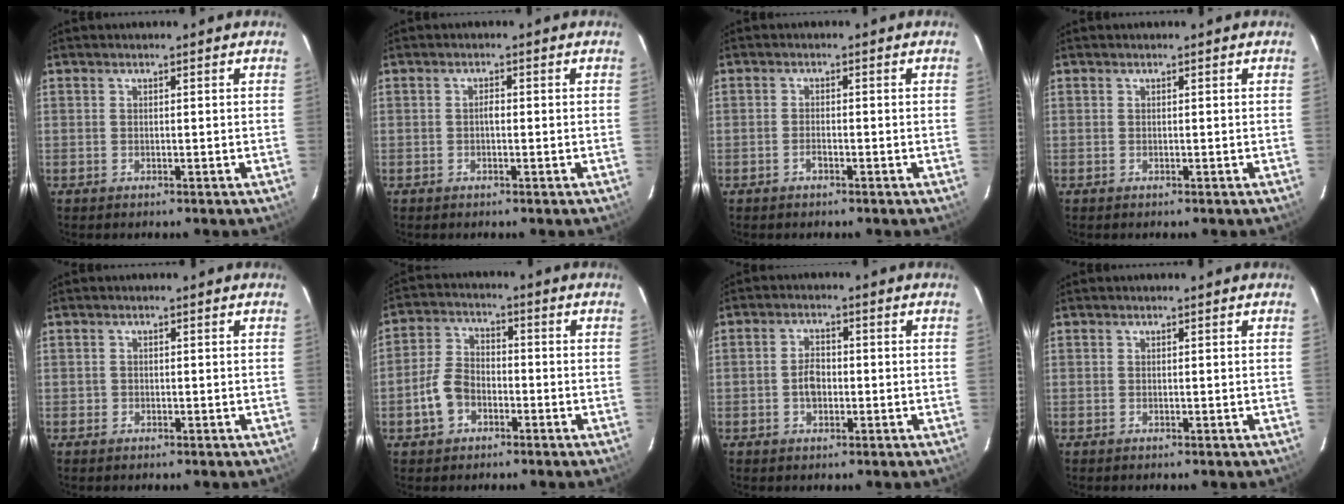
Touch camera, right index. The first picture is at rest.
{"total": 1.0, "force": [-0.3, 0.6, 0.8], "torque": [-0.014, 0.006, -0.005]}
{"total": 1.3, "force": [-0.9, 0.5, 0.8], "torque": [-0.021, 0.002, -0.017]}
{"total": 0.0}
{"total": 0.9, "force": [-0.5, 0.8, 0.1], "torque": [0.000, 0.001, -0.007]}
{"total": 6.7, "force": [-3.1, 4.8, 3.6], "torque": [-0.079, 0.020, -0.058]}
{"total": 3.7, "force": [-0.7, 2.5, 2.7], "torque": [-0.050, 0.007, -0.009]}
{"total": 0.0}